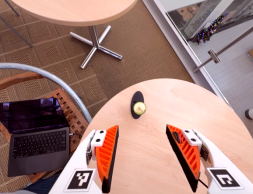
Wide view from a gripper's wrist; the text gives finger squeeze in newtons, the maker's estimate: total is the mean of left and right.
{"total": 0.0}